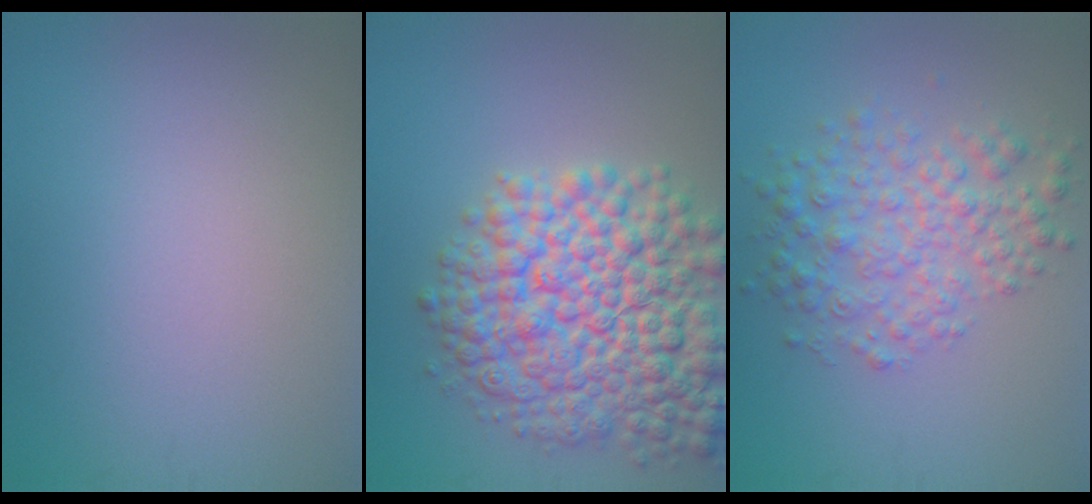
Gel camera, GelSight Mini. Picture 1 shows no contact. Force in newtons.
{"total": 11.0, "press": 11.0, "slide": 0.4}
{"total": 4.6, "press": 4.6, "slide": 0.1}